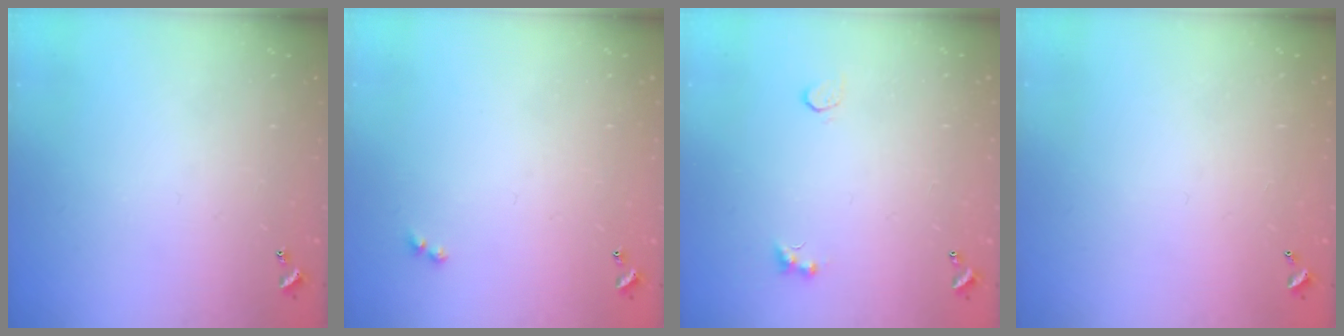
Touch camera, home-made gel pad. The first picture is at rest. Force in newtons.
{"total": 2.5, "press": 2.4, "slide": 0.5}
{"total": 2.8, "press": 2.7, "slide": 0.8}
{"total": 2.9, "press": 2.9, "slide": 0.1}